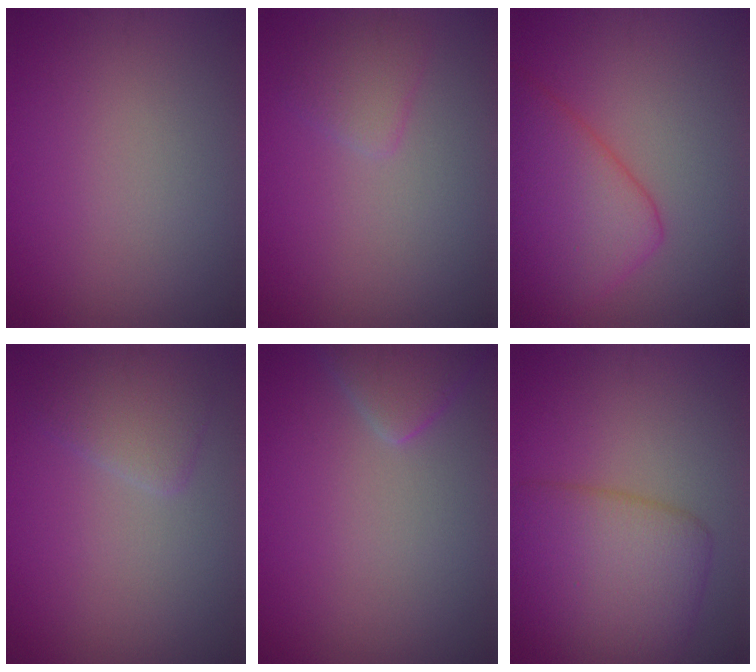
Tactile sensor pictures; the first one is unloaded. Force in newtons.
{"total": 1.7, "press": 1.7, "slide": 0.2}
{"total": 7.0, "press": 7.0, "slide": 0.3}
{"total": 2.5, "press": 2.5, "slide": 0.2}
{"total": 2.6, "press": 2.6, "slide": 0.2}
{"total": 7.0, "press": 7.0, "slide": 0.2}